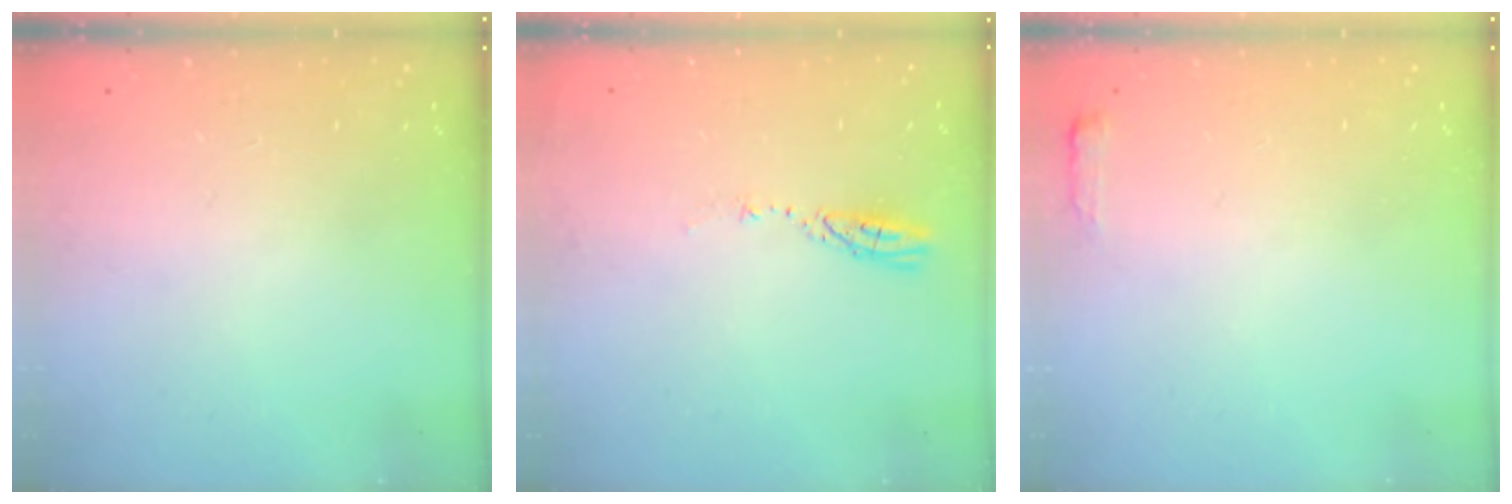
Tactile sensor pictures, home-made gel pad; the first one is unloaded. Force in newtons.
{"total": 3.5, "press": 3.5, "slide": 0.1}
{"total": 2.7, "press": 2.6, "slide": 0.5}